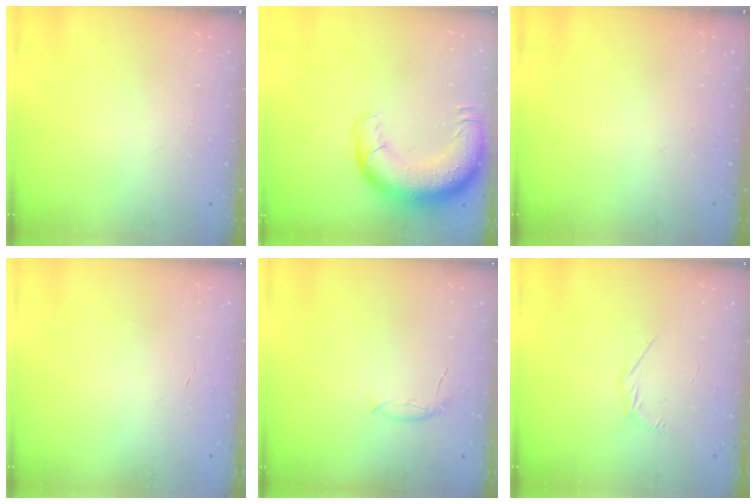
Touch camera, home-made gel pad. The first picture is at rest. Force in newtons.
{"total": 16.2, "press": 15.7, "slide": 3.9}
{"total": 0.0}
{"total": 0.0}
{"total": 5.6, "press": 5.5, "slide": 0.9}
{"total": 4.3, "press": 4.1, "slide": 1.1}